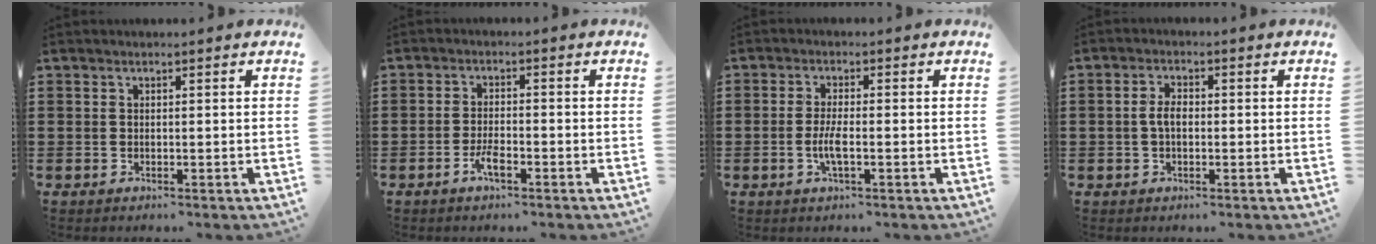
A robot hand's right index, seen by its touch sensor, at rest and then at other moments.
{"total": 3.1, "force": [-1.8, 0.8, 2.4], "torque": [-0.055, -0.001, -0.038]}
{"total": 3.5, "force": [-0.9, 0.7, 3.2], "torque": [-0.071, -0.005, -0.022]}
{"total": 2.8, "force": [-0.2, 1.4, 2.4], "torque": [-0.054, 0.001, -0.007]}